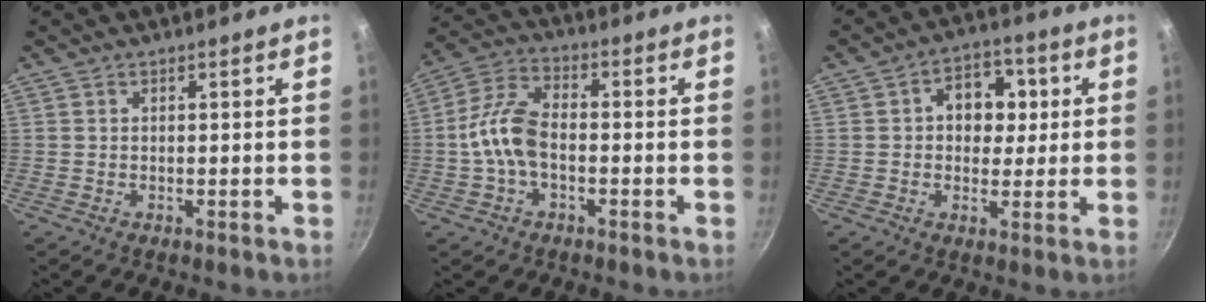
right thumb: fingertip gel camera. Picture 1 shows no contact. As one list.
[{"total": 9.7, "force": [-1.6, 5.7, 7.7], "torque": [-0.143, 0.038, -0.043]}, {"total": 9.3, "force": [1.6, 7.1, 5.7], "torque": [-0.034, 0.008, 0.013]}]